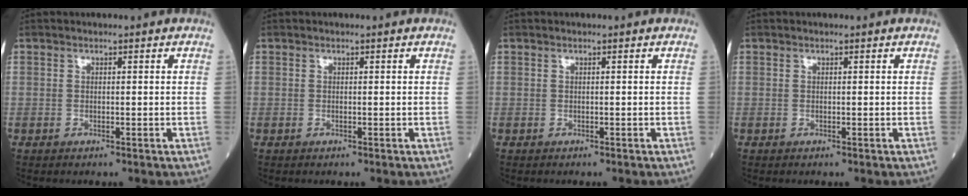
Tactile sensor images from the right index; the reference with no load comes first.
{"total": 0.0}
{"total": 0.0}
{"total": 0.0}